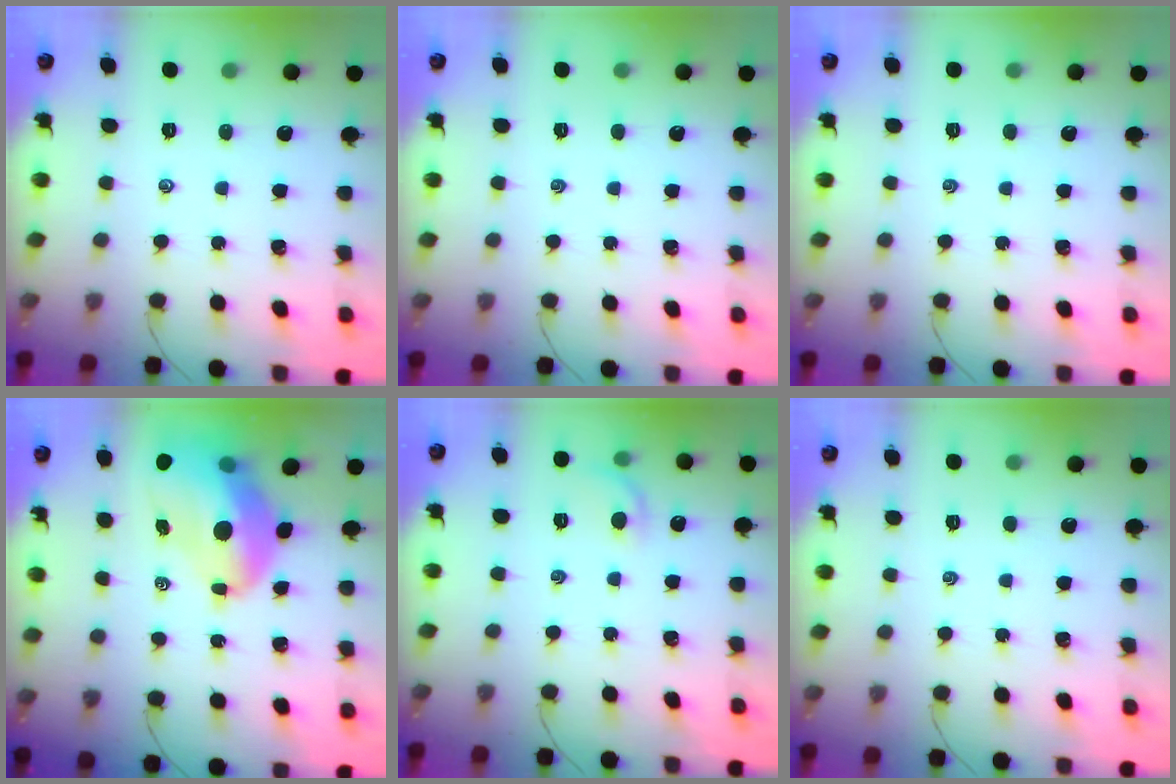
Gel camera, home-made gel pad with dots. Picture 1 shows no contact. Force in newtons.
{"total": 0.0}
{"total": 0.0}
{"total": 14.4, "press": 13.8, "slide": 4.0}
{"total": 6.1, "press": 6.0, "slide": 1.4}
{"total": 0.0}